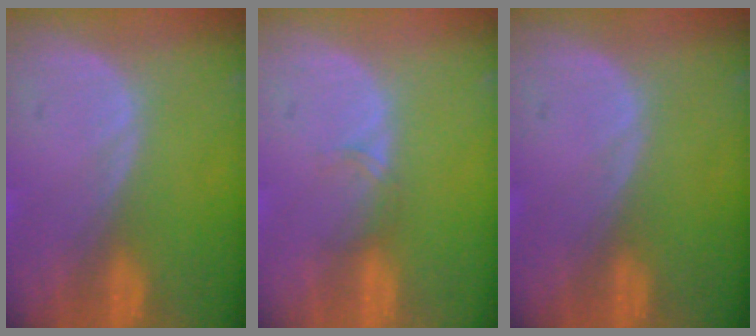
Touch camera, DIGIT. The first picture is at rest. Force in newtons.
{"total": 1.3, "press": 1.2, "slide": 0.2}
{"total": 0.0}